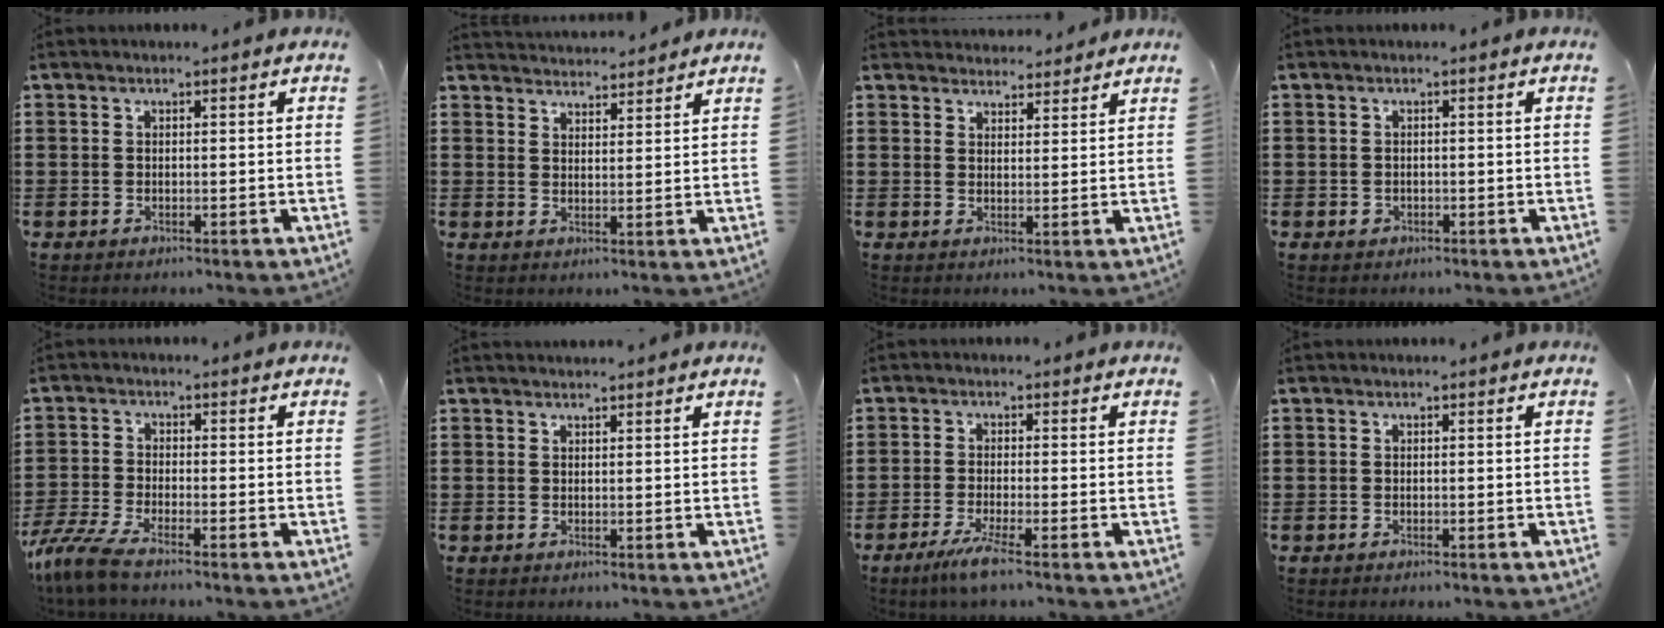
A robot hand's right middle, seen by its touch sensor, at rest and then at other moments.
{"total": 3.2, "force": [3.2, -0.1, -0.5], "torque": [0.001, -0.013, 0.060]}
{"total": 3.3, "force": [3.2, 0.4, -0.4], "torque": [0.007, -0.012, 0.060]}
{"total": 0.8, "force": [-0.2, 0.7, 0.3], "torque": [-0.008, 0.004, -0.006]}
{"total": 4.6, "force": [-3.7, 0.4, 2.7], "torque": [-0.089, -0.021, -0.081]}
{"total": 1.0, "force": [1.0, -0.2, 0.1], "torque": [-0.003, -0.001, 0.019]}
{"total": 3.8, "force": [-2.3, -0.1, 3.1], "torque": [-0.071, -0.016, -0.045]}
{"total": 0.0}